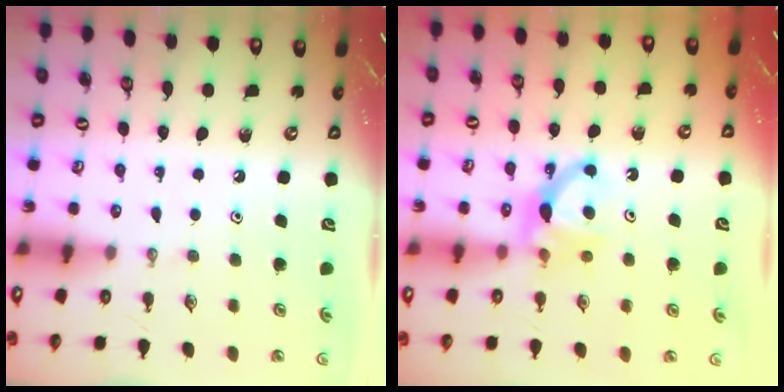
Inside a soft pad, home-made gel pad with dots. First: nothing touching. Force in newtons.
{"total": 7.8, "press": 7.8, "slide": 0.4}